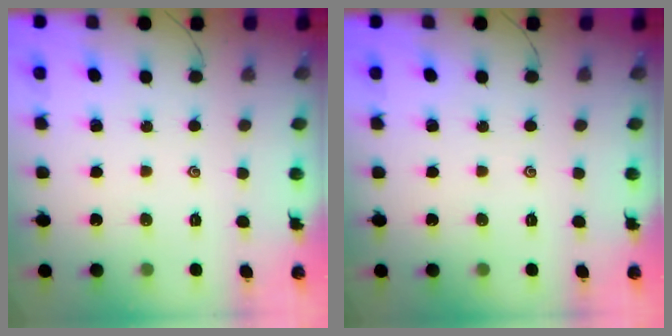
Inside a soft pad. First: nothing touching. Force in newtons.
{"total": 0.0}